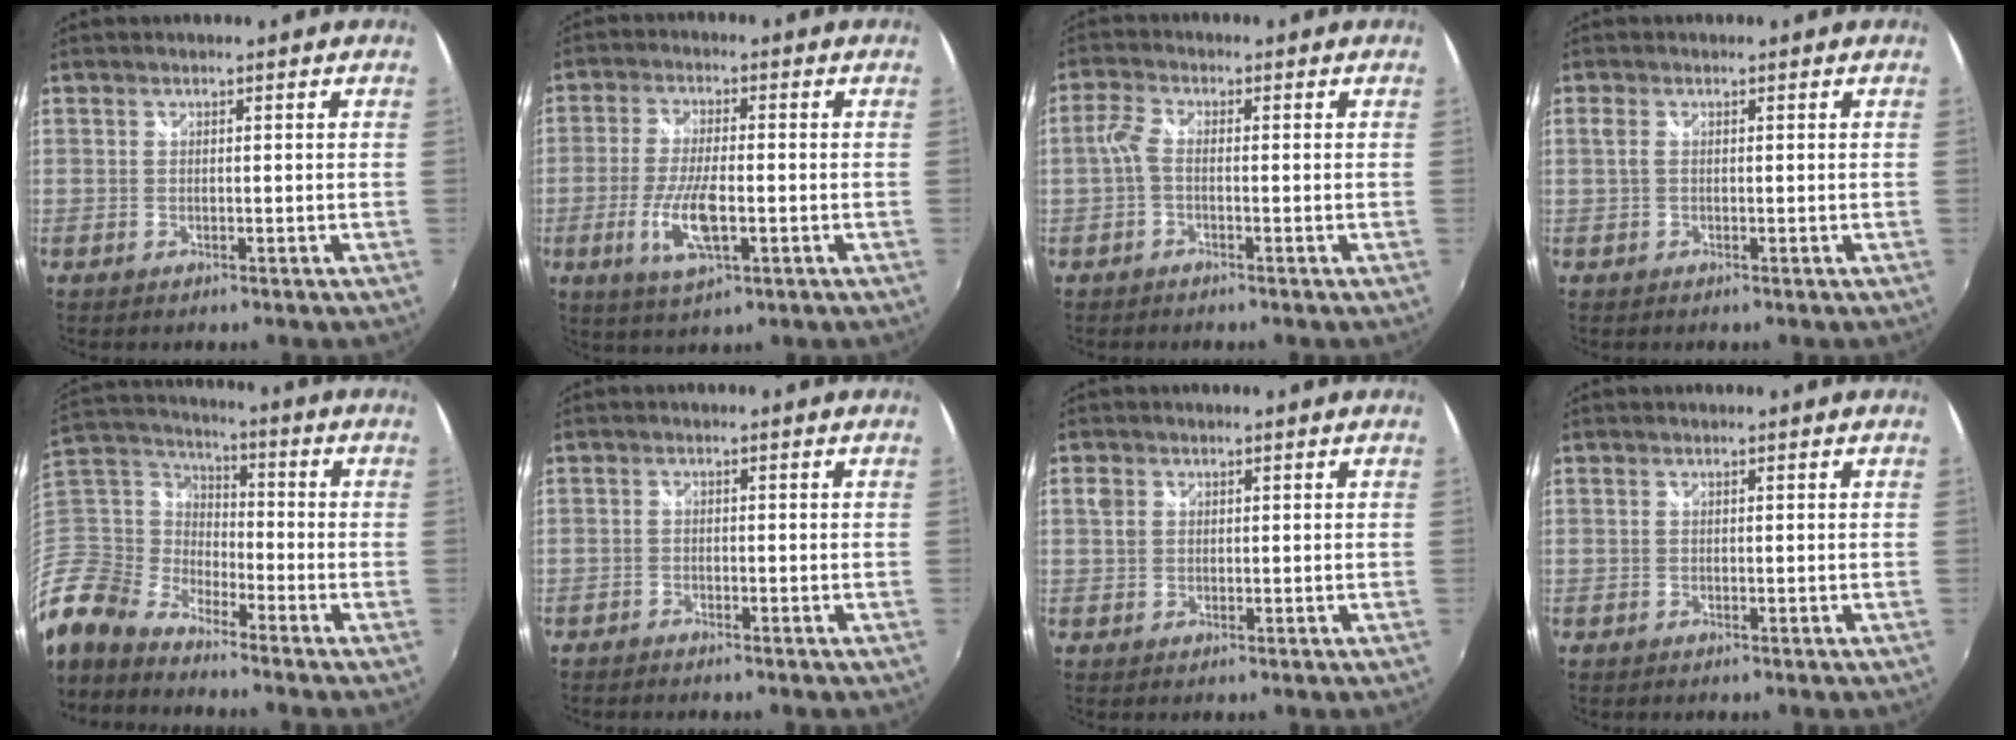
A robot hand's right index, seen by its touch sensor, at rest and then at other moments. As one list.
[{"total": 9.0, "force": [-2.7, 2.6, 8.2], "torque": [-0.170, -0.013, -0.051]}, {"total": 2.9, "force": [-0.8, 1.3, 2.5], "torque": [-0.057, 0.006, -0.018]}, {"total": 1.2, "force": [0.2, 0.7, 1.0], "torque": [-0.024, 0.000, 0.001]}, {"total": 15.2, "force": [-11.9, 8.2, 4.7], "torque": [-0.145, 0.010, -0.258]}, {"total": 1.5, "force": [-1.4, 0.5, 0.3], "torque": [-0.015, -0.004, -0.029]}, {"total": 2.0, "force": [0.5, 1.8, 0.9], "torque": [-0.018, 0.005, 0.007]}, {"total": 0.0}]